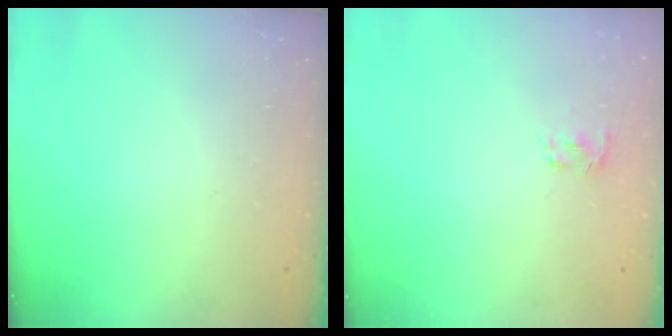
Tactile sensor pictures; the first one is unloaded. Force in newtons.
{"total": 1.4, "press": 1.3, "slide": 0.6}